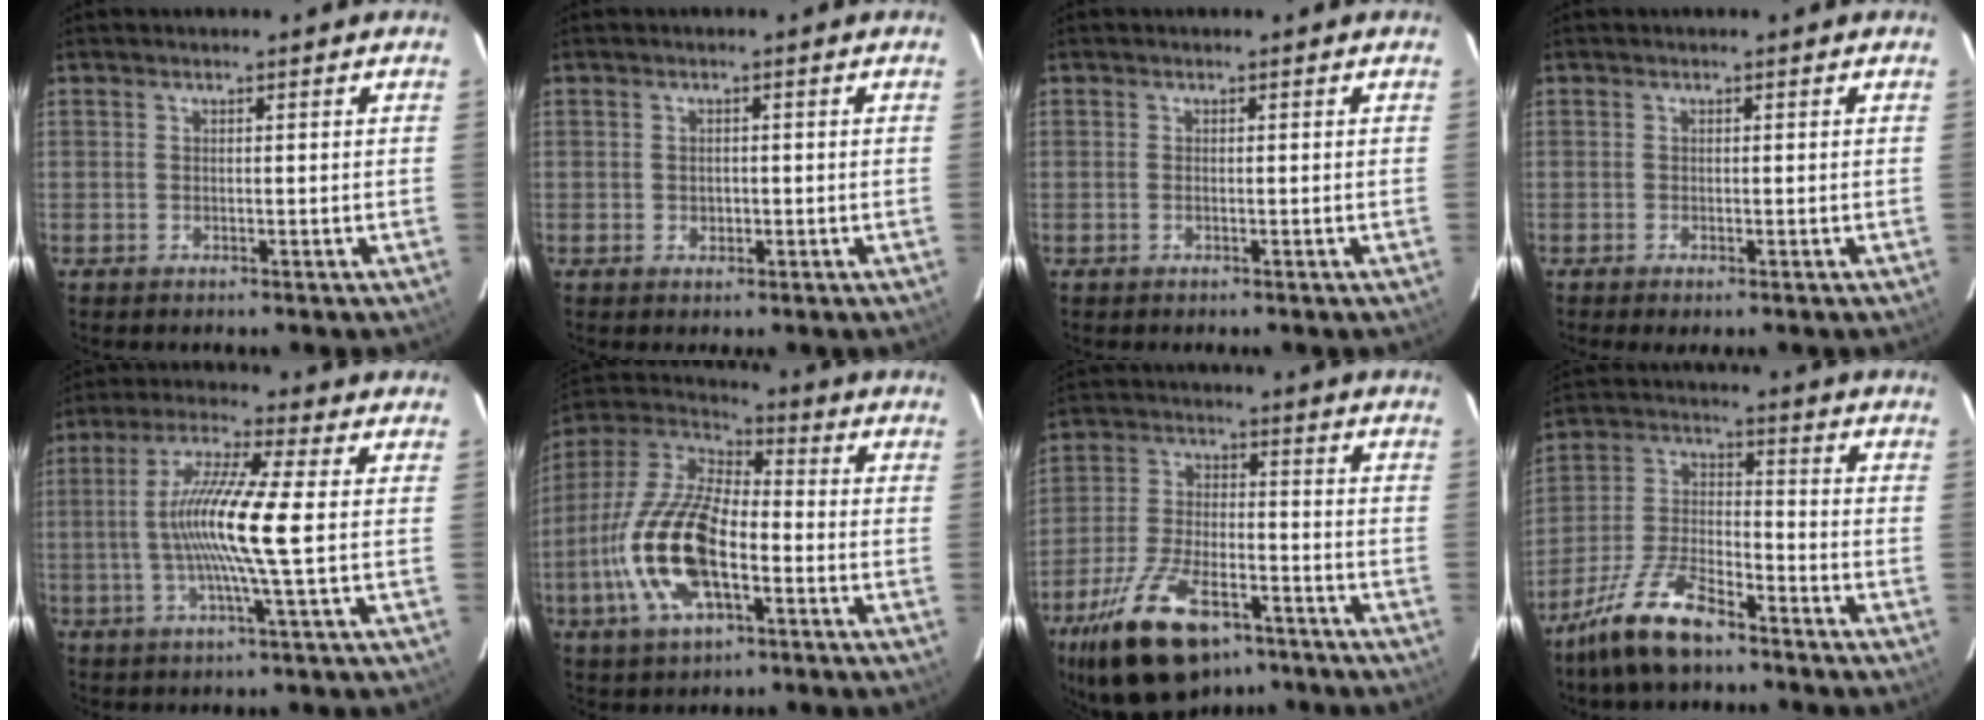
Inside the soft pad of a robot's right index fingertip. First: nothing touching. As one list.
[{"total": 1.7, "force": [-0.3, 1.5, 0.8], "torque": [-0.011, 0.002, -0.004]}, {"total": 0.5, "force": [-0.2, 0.3, 0.4], "torque": [-0.009, 0.000, -0.004]}, {"total": 0.6, "force": [-0.3, 0.2, 0.4], "torque": [-0.010, -0.003, -0.007]}, {"total": 12.5, "force": [-0.6, -0.6, 12.4], "torque": [-0.238, 0.002, -0.018]}, {"total": 18.5, "force": [-5.2, 8.1, 15.9], "torque": [-0.338, -0.006, -0.102]}, {"total": 19.6, "force": [-12.8, 9.0, 11.8], "torque": [-0.240, -0.021, -0.214]}, {"total": 13.6, "force": [-9.8, 4.6, 8.2], "torque": [-0.183, -0.009, -0.188]}]